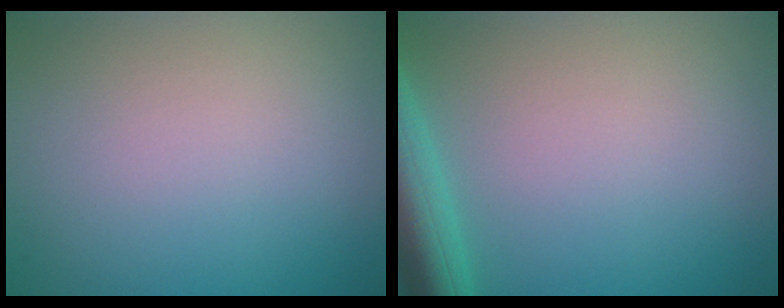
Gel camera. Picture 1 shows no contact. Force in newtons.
{"total": 5.5, "press": 5.5, "slide": 0.3}